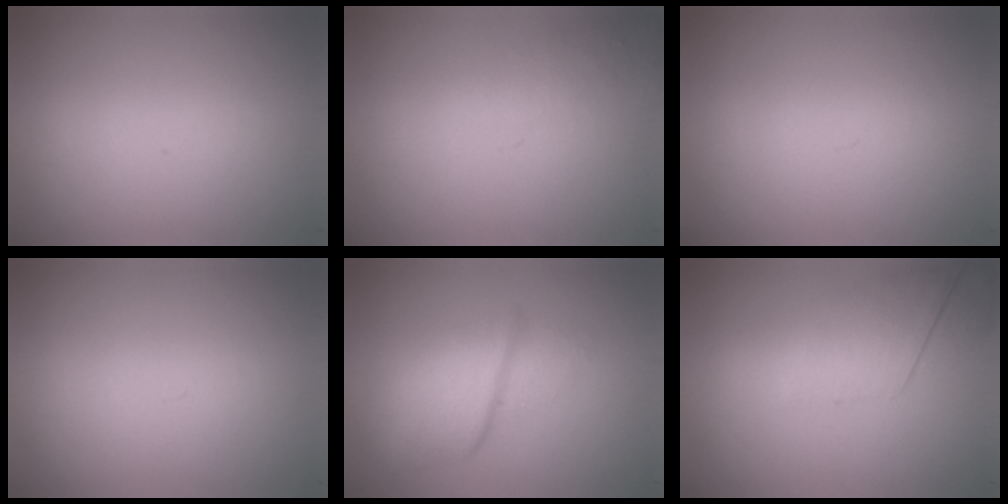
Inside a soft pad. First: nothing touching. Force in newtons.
{"total": 1.3}
{"total": 0.0}
{"total": 0.0}
{"total": 2.7}
{"total": 2.3}